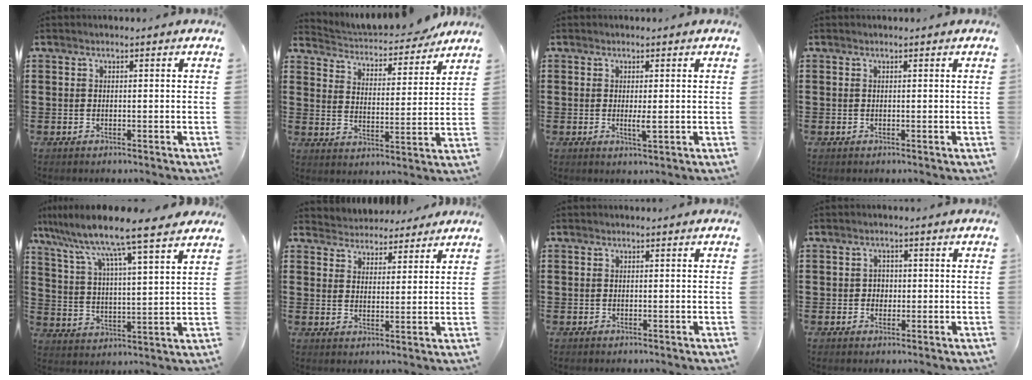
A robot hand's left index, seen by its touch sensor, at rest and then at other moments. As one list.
[{"total": 4.2, "force": [4.1, 0.8, 0.6], "torque": [-0.038, -0.028, 0.066]}, {"total": 2.1, "force": [0.0, 0.2, 2.1], "torque": [-0.039, -0.005, 0.001]}, {"total": 0.0}, {"total": 9.2, "force": [7.8, -0.1, 4.8], "torque": [-0.123, -0.048, 0.125]}, {"total": 4.1, "force": [3.8, 1.5, -0.5], "torque": [-0.010, -0.015, 0.069]}, {"total": 0.0}, {"total": 1.6, "force": [-0.1, 1.5, 0.6], "torque": [-0.016, 0.006, -0.004]}]